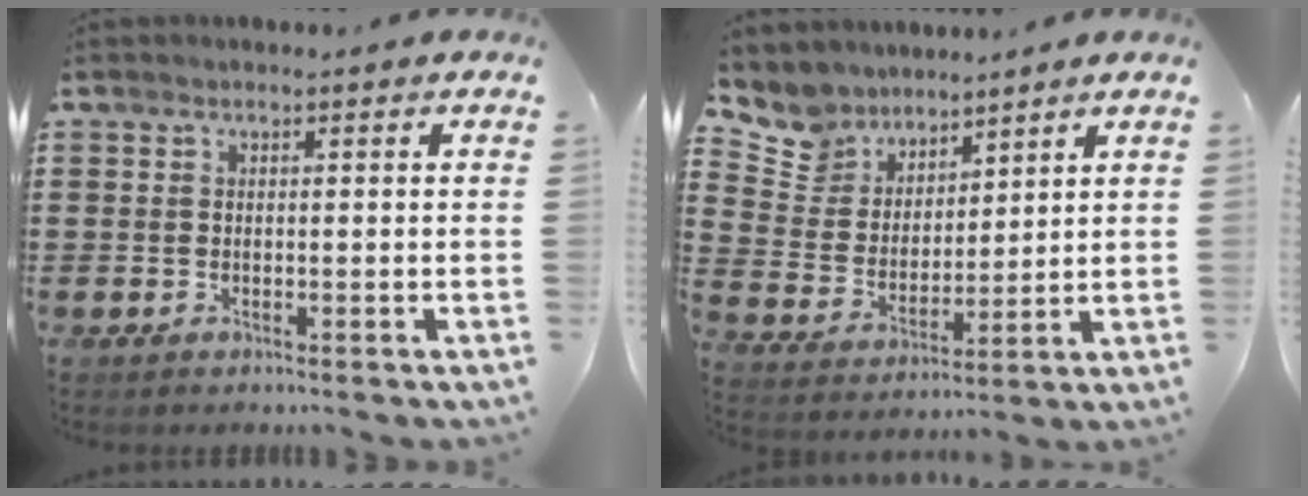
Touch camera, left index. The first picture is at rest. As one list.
[{"total": 7.7, "force": [6.6, 4.0, 0.0], "torque": [-0.053, -0.043, 0.127]}]